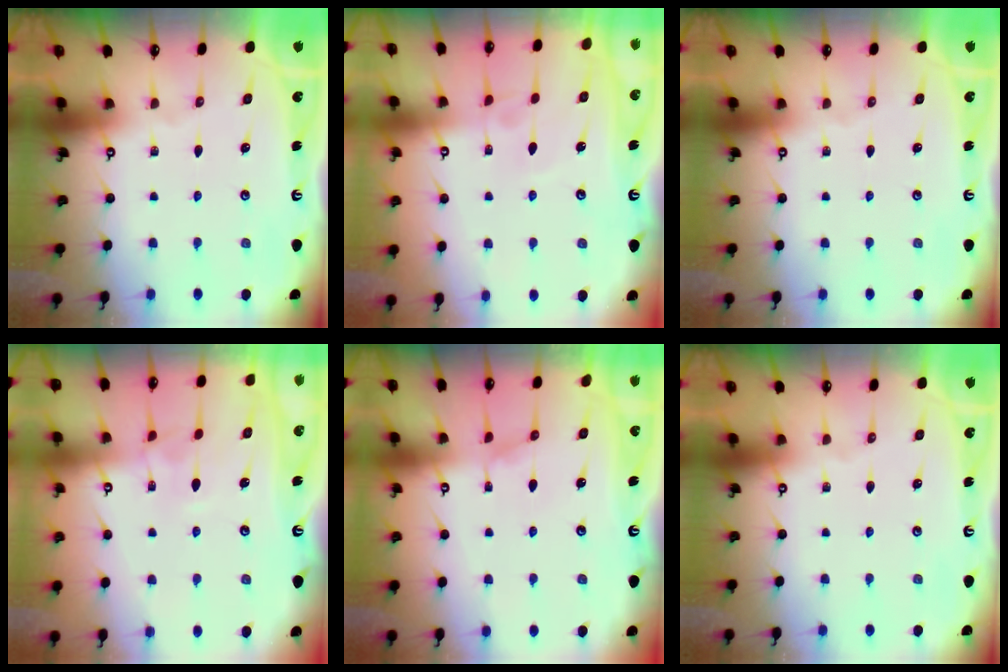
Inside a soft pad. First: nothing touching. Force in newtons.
{"total": 3.3, "press": 3.3, "slide": 0.2}
{"total": 0.0}
{"total": 2.0, "press": 2.0, "slide": 0.5}
{"total": 0.0}
{"total": 0.0}